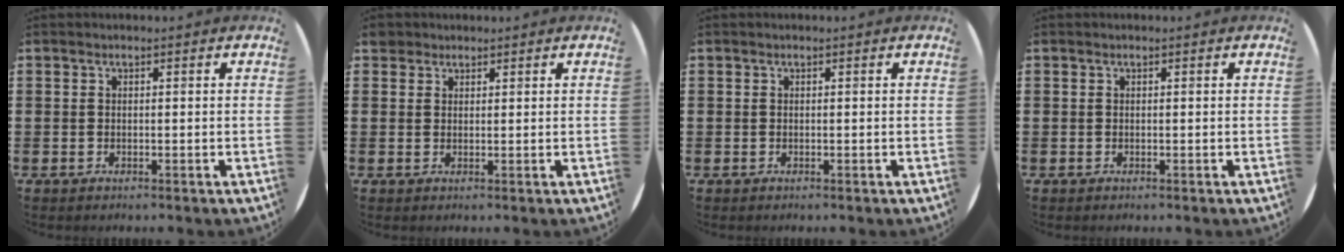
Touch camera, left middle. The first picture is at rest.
{"total": 1.7, "force": [1.5, 0.8, 0.1], "torque": [0.003, 0.002, 0.028]}
{"total": 0.0}
{"total": 0.0}